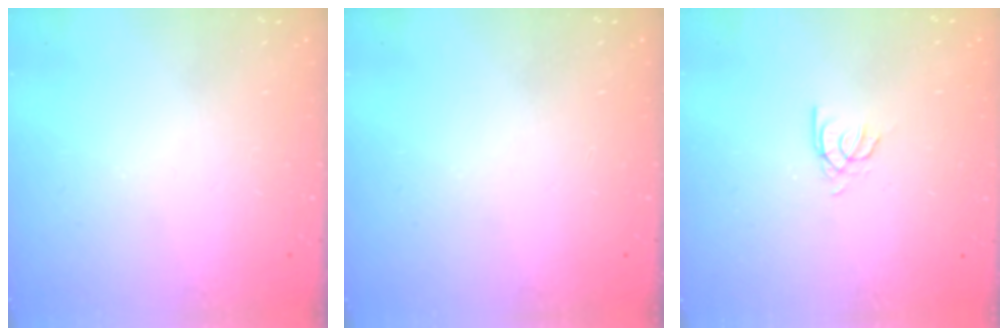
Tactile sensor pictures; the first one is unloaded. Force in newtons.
{"total": 0.0}
{"total": 2.7, "press": 2.7, "slide": 0.2}